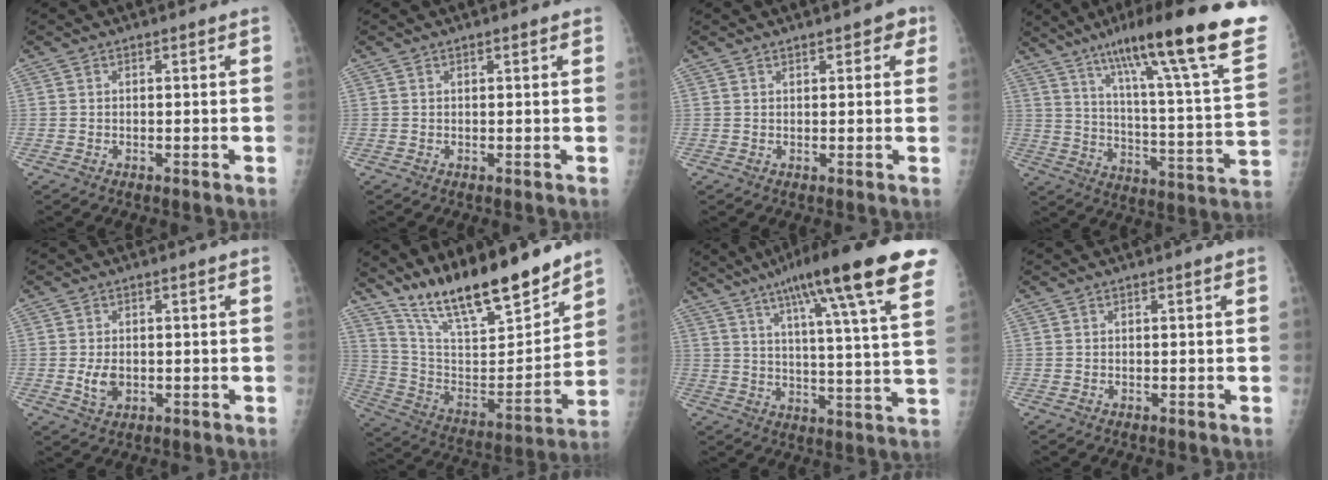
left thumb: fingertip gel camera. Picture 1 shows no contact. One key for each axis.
{"total": 1.0, "fx": 0.7, "fy": 0.3, "fz": 0.6, "tx": -0.007, "ty": 0.000, "tz": 0.008}
{"total": 3.0, "fx": 1.7, "fy": 1.5, "fz": 1.9, "tx": -0.004, "ty": -0.002, "tz": 0.018}
{"total": 29.5, "fx": 19.8, "fy": 3.1, "fz": 21.7, "tx": -0.302, "ty": -0.071, "tz": 0.284}
{"total": 3.5, "fx": -0.4, "fy": 2.3, "fz": 2.6, "tx": -0.044, "ty": -0.005, "tz": -0.001}
{"total": 21.9, "fx": 17.9, "fy": 5.0, "fz": 11.6, "tx": -0.165, "ty": -0.097, "tz": 0.315}
{"total": 23.8, "fx": 14.5, "fy": 2.6, "fz": 18.7, "tx": -0.269, "ty": -0.027, "tz": 0.198}
{"total": 0.0}